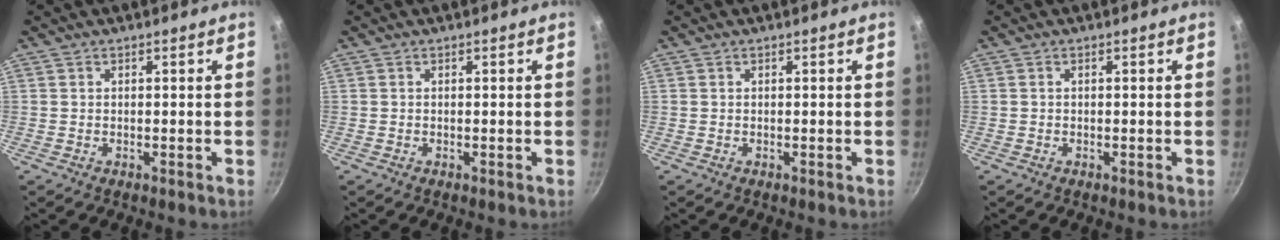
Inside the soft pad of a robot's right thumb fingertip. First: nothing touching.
{"total": 0.0}
{"total": 0.0}
{"total": 0.0}